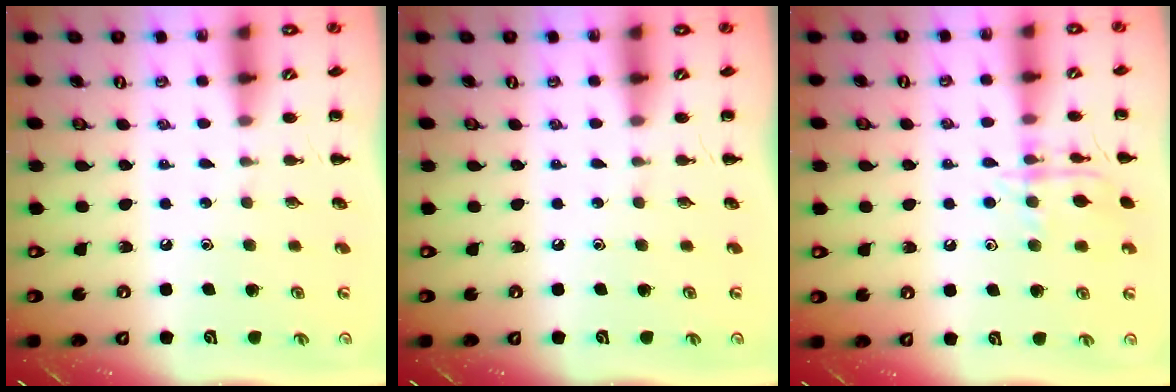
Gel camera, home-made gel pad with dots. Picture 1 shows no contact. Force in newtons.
{"total": 0.0}
{"total": 11.3, "press": 11.3, "slide": 0.6}